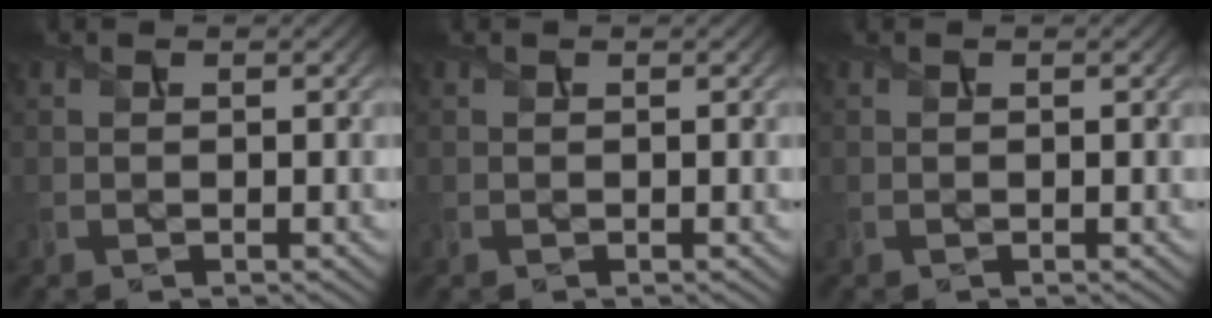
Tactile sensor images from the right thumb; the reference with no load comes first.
{"total": 0.0}
{"total": 0.0}